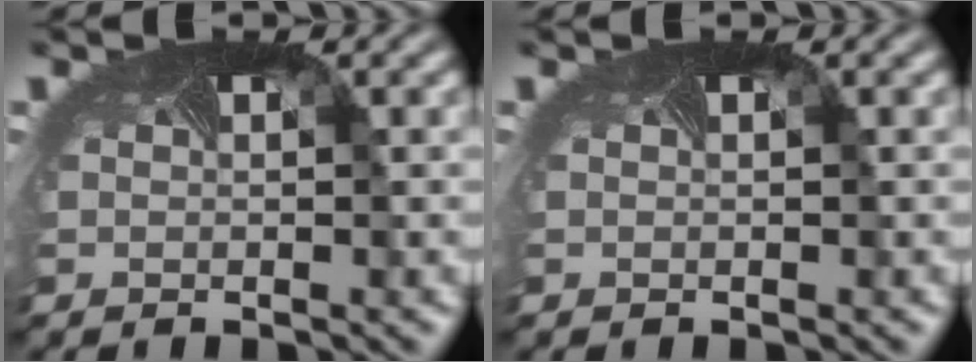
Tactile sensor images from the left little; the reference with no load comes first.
{"total": 0.0}